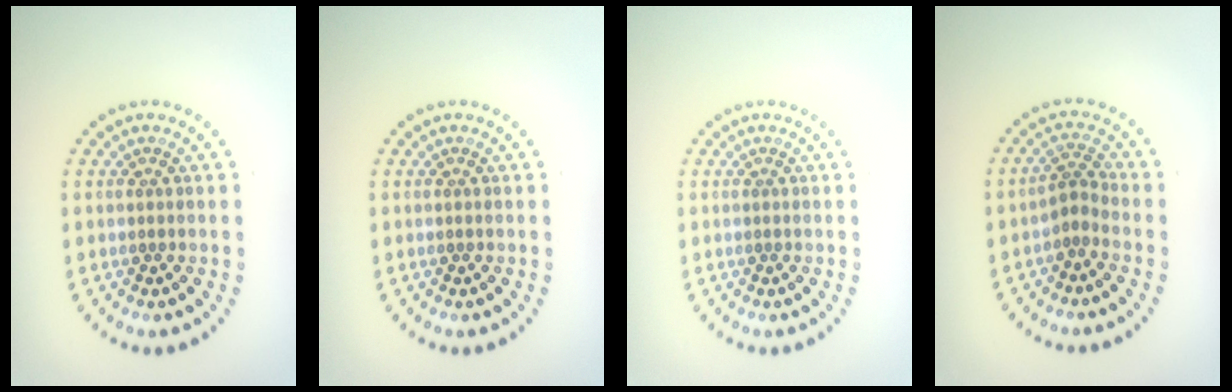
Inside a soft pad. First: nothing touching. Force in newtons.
{"total": 0.0}
{"total": 0.0}
{"total": 1.9, "press": 1.2, "slide": 1.4}